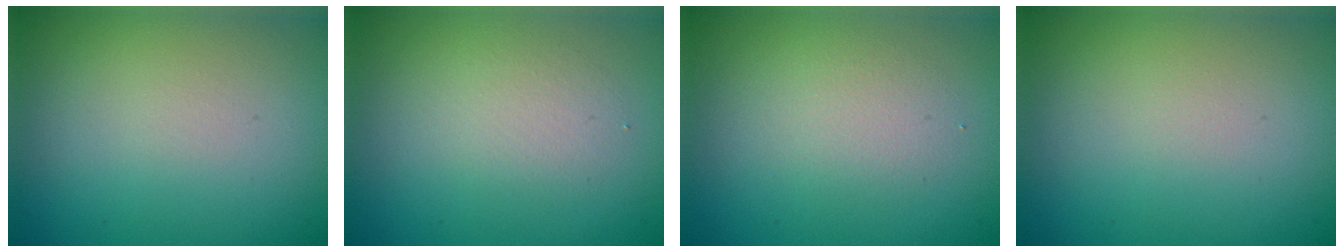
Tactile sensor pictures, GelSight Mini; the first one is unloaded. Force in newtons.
{"total": 1.9, "press": 1.8, "slide": 0.2}
{"total": 2.0, "press": 2.0, "slide": 0.2}
{"total": 0.0}